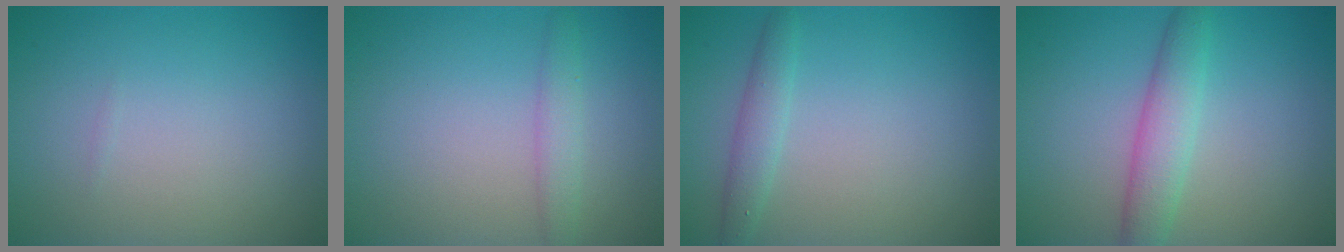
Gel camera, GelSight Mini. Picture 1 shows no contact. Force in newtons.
{"total": 1.8, "press": 1.8, "slide": 0.1}
{"total": 1.8, "press": 1.8, "slide": 0.1}
{"total": 3.4, "press": 3.4, "slide": 0.1}